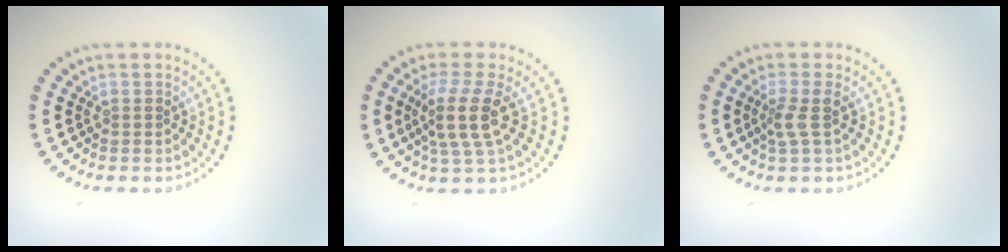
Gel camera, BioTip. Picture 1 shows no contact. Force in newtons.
{"total": 3.7, "press": 3.0, "slide": 2.2}
{"total": 1.8, "press": 1.4, "slide": 1.2}